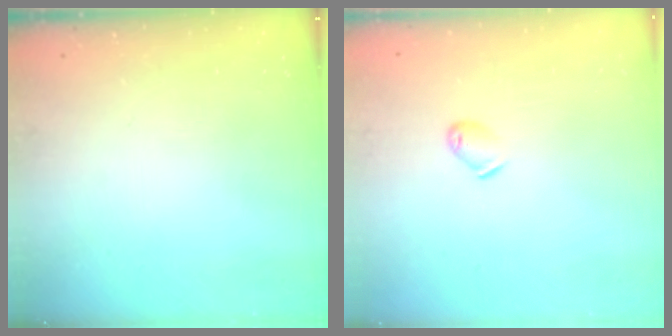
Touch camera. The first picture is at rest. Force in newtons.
{"total": 3.7, "press": 3.6, "slide": 0.6}